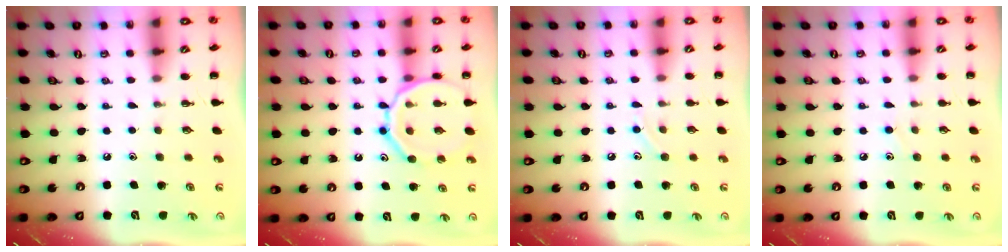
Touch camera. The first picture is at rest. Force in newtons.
{"total": 15.7, "press": 15.7, "slide": 1.3}
{"total": 6.5, "press": 6.2, "slide": 1.9}
{"total": 5.7, "press": 5.3, "slide": 1.9}